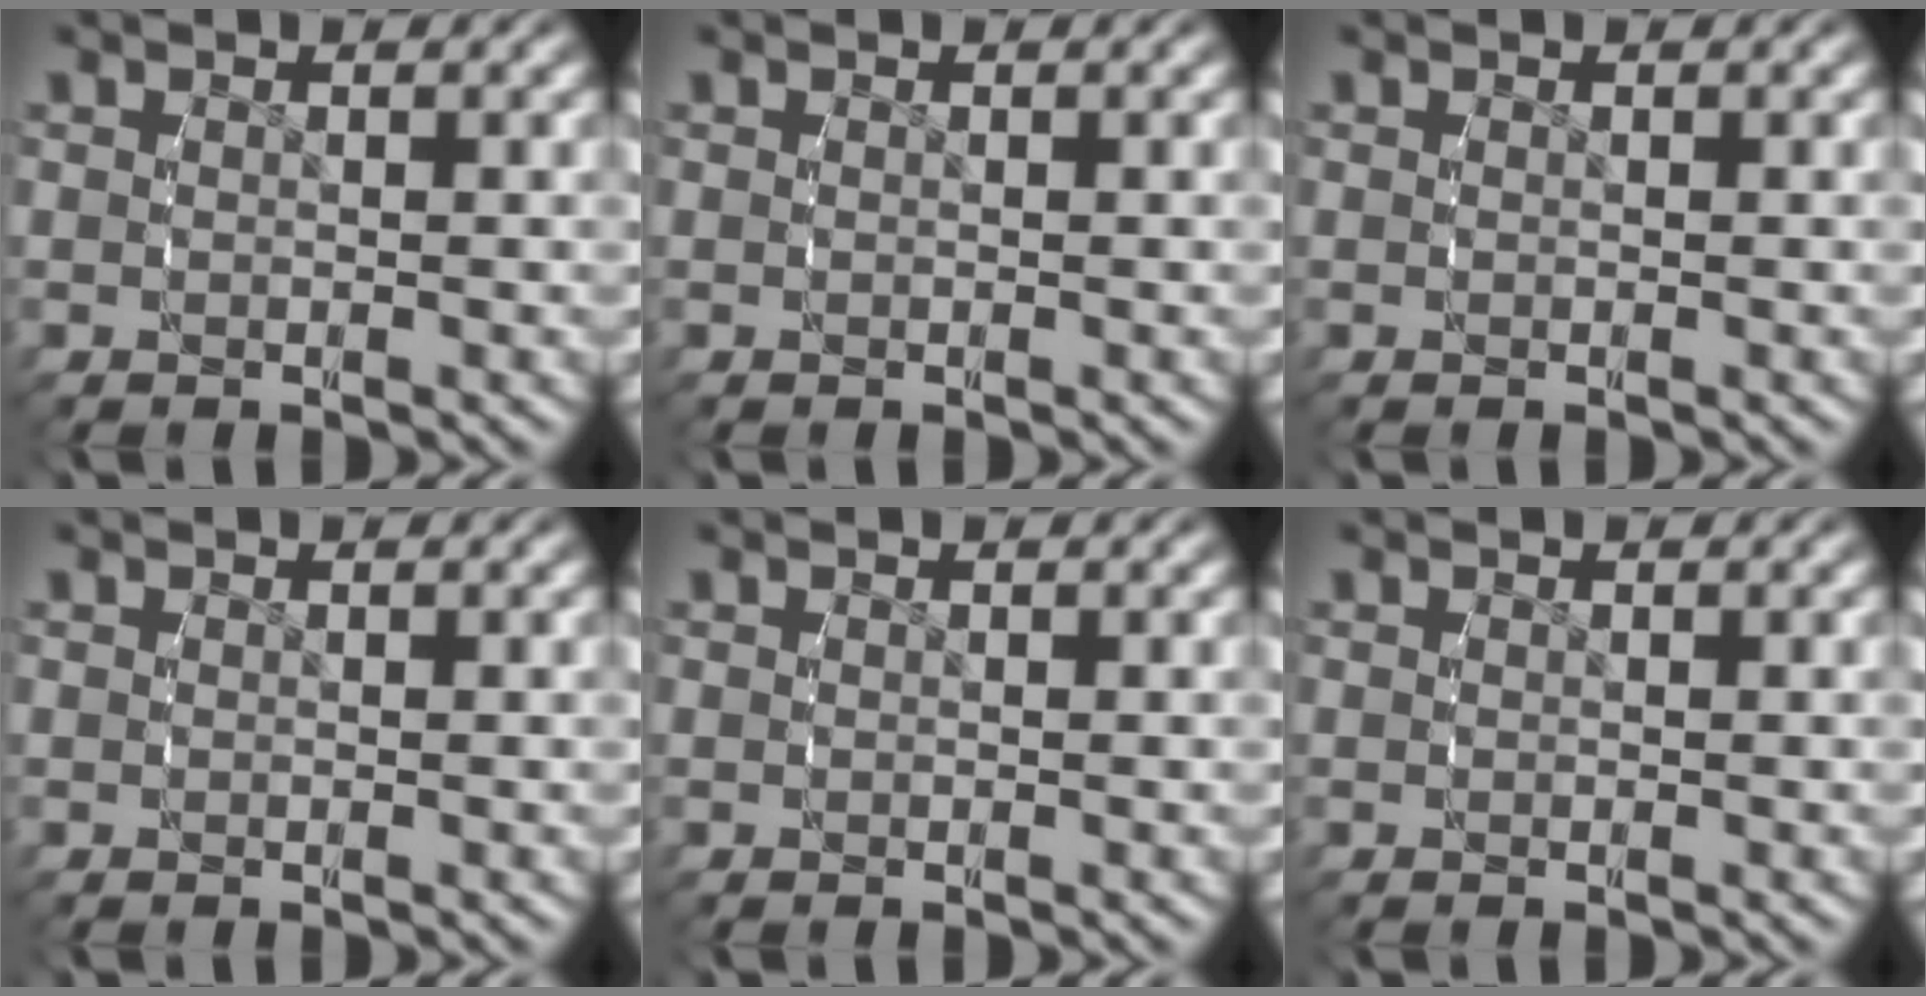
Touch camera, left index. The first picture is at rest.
{"total": 0.0}
{"total": 0.0}
{"total": 0.0}
{"total": 0.0}
{"total": 0.0}